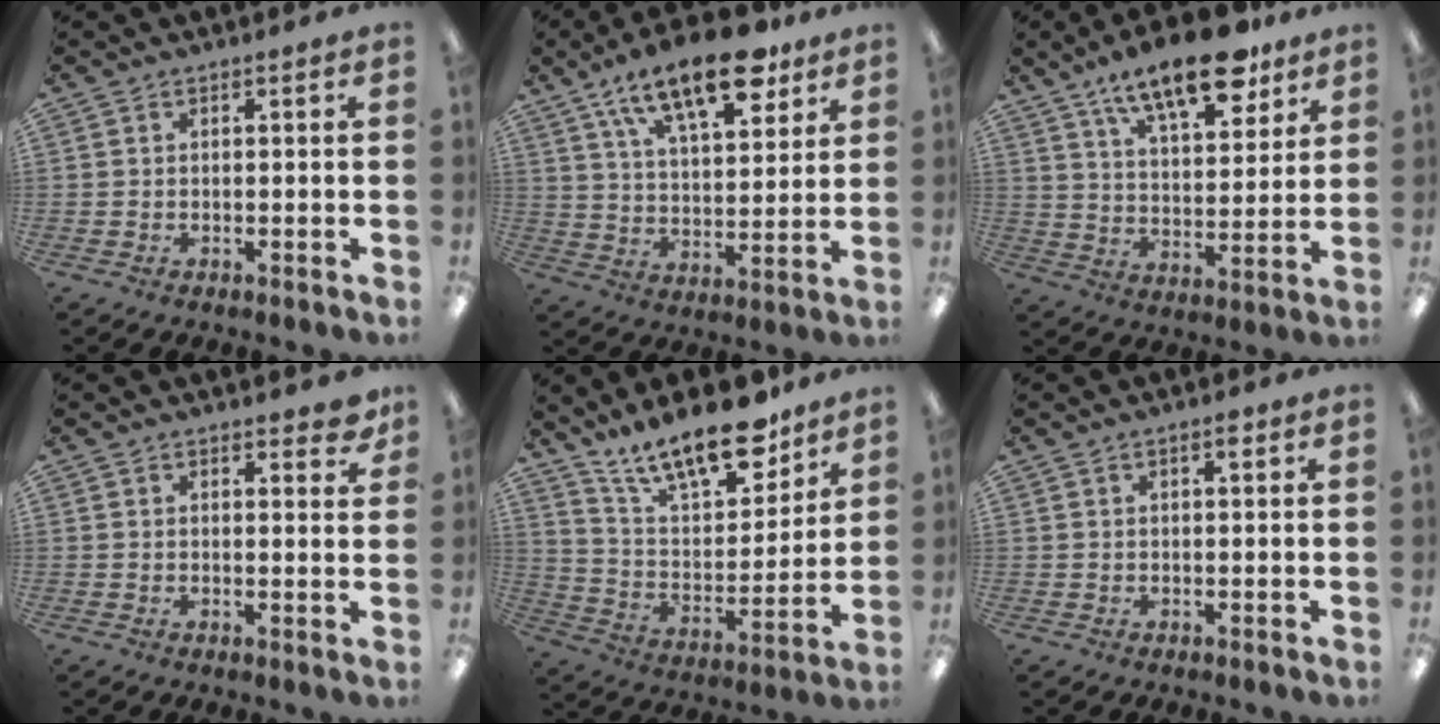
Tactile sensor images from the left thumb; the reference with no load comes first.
{"total": 18.1, "force": [12.1, 7.3, 11.3], "torque": [-0.178, -0.057, 0.201]}
{"total": 16.9, "force": [12.0, 6.1, 10.2], "torque": [-0.159, -0.062, 0.201]}
{"total": 3.0, "force": [2.5, 0.9, 1.3], "torque": [-0.006, -0.013, 0.040]}
{"total": 19.6, "force": [14.8, 6.9, 10.8], "torque": [-0.194, -0.089, 0.260]}
{"total": 1.7, "force": [0.9, 0.4, 1.4], "torque": [-0.020, 0.000, 0.012]}